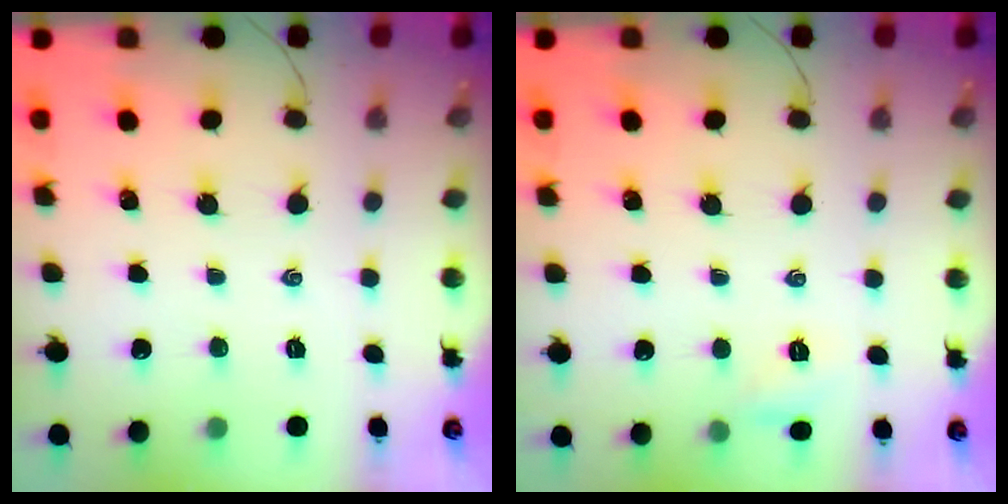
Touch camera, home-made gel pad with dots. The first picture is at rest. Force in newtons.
{"total": 4.2, "press": 4.0, "slide": 1.0}